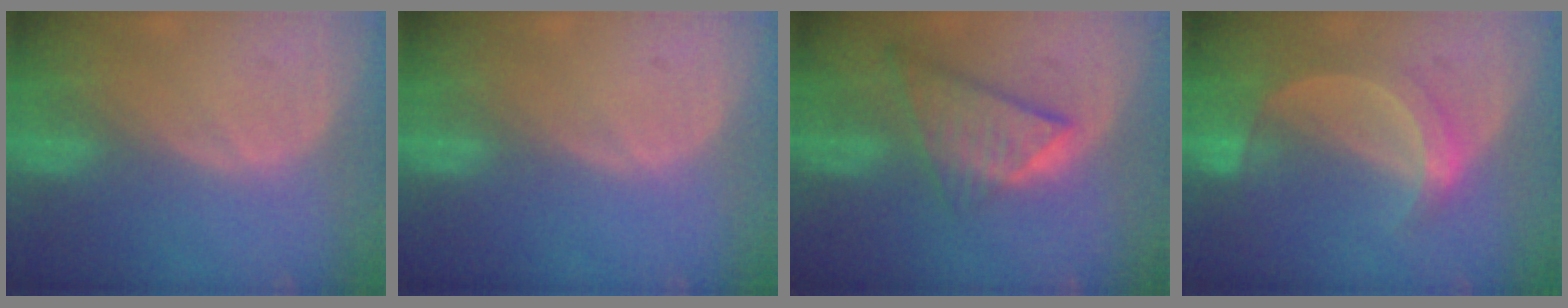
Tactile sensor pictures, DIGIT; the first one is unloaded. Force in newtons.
{"total": 0.0}
{"total": 8.7, "press": 7.5, "slide": 4.5}
{"total": 5.3, "press": 5.2, "slide": 1.2}